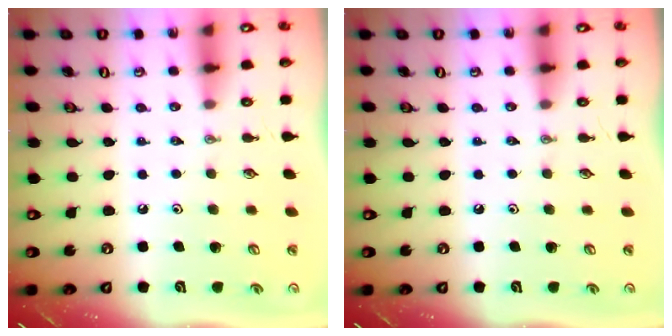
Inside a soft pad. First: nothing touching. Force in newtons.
{"total": 0.0}